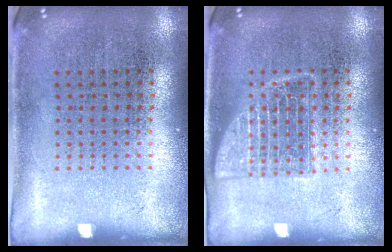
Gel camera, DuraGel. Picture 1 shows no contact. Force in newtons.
{"total": 2.6, "press": 2.5, "slide": 0.4}